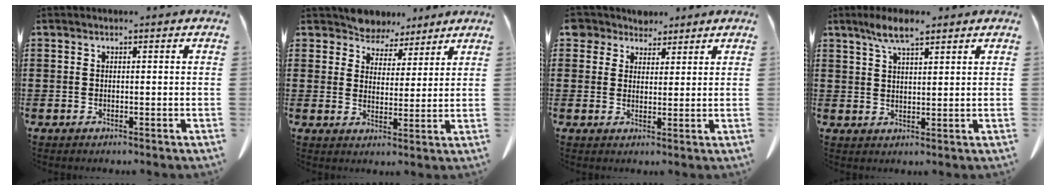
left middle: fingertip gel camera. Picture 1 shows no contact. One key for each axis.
{"total": 5.1, "fx": 4.7, "fy": 2.0, "fz": -0.3, "tx": -0.023, "ty": -0.023, "tz": 0.086}
{"total": 4.4, "fx": 3.6, "fy": 2.4, "fz": 0.7, "tx": -0.023, "ty": 0.003, "tz": 0.068}
{"total": 5.3, "fx": 3.6, "fy": 1.2, "fz": 3.7, "tx": -0.079, "ty": 0.002, "tz": 0.063}